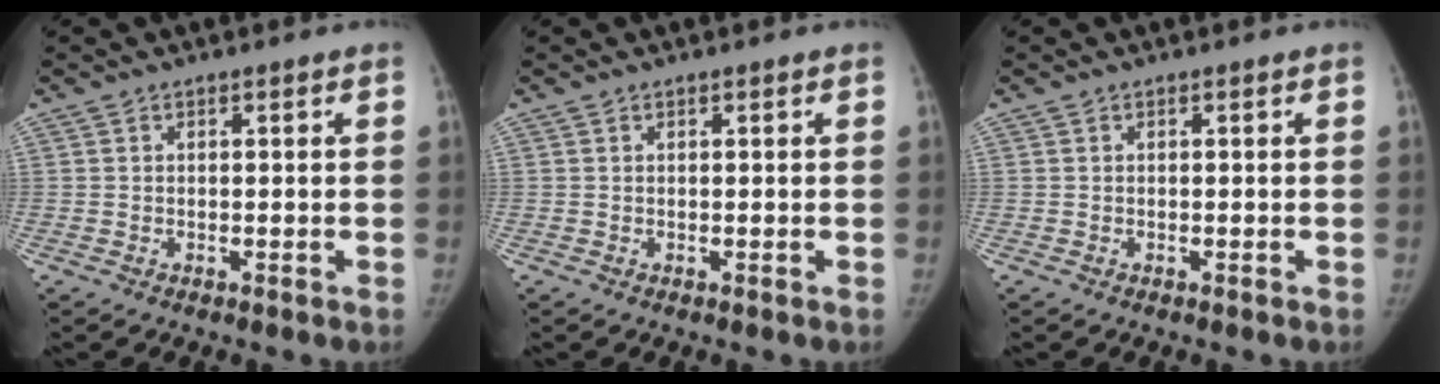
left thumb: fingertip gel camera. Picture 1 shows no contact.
{"total": 0.0}
{"total": 0.0}